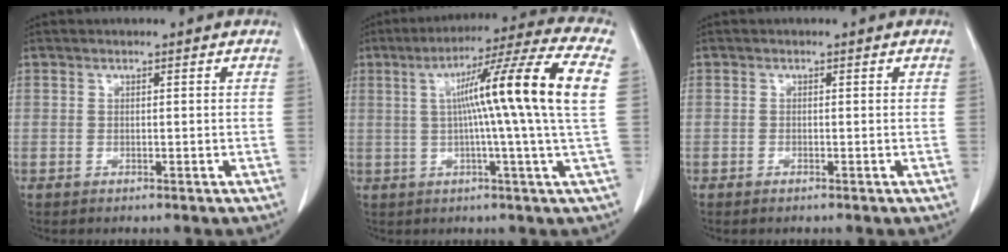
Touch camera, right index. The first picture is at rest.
{"total": 16.8, "force": [2.5, -2.3, 16.5], "torque": [-0.242, 0.015, 0.025]}
{"total": 0.7, "force": [-0.5, 0.1, 0.4], "torque": [-0.008, -0.001, -0.008]}